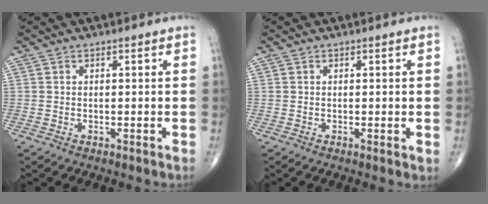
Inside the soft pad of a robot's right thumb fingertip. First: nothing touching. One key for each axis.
{"total": 0.9, "fx": 0.1, "fy": 0.3, "fz": 0.8, "tx": -0.013, "ty": -0.004, "tz": -0.001}